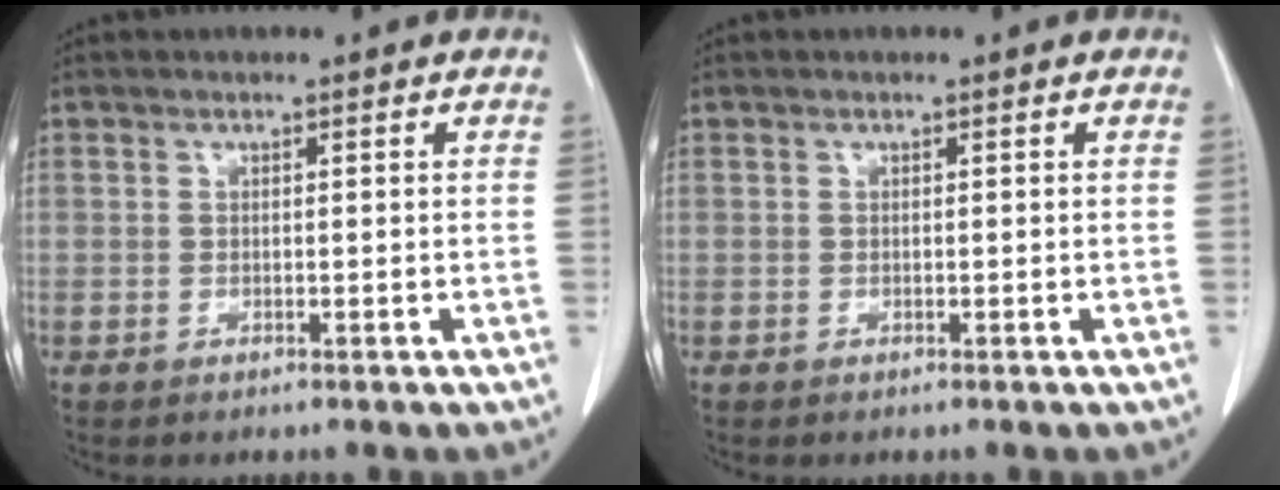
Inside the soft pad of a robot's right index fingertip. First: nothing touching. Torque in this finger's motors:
{"motor_torque": [0.00, 0.00, 0.00, 0.00]}